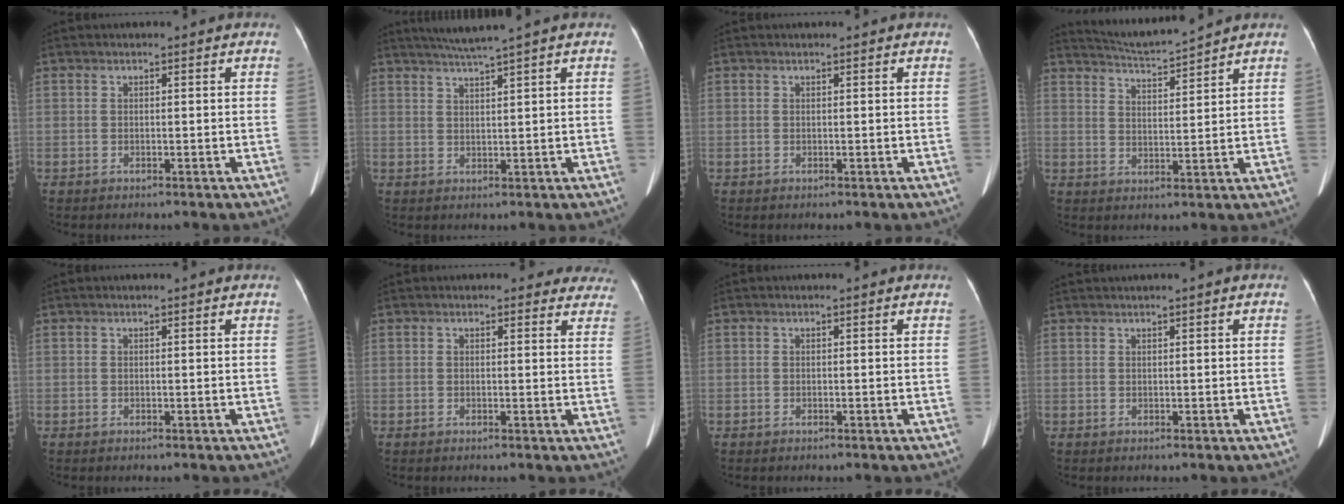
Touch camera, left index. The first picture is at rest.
{"total": 4.3, "force": [3.4, -1.4, 2.2], "torque": [-0.042, 0.002, 0.066]}
{"total": 0.6, "force": [0.5, 0.0, 0.2], "torque": [-0.004, 0.009, 0.009]}
{"total": 6.1, "force": [5.9, -1.3, 0.9], "torque": [-0.027, -0.002, 0.110]}
{"total": 1.0, "force": [-0.9, 0.0, -0.2], "torque": [0.006, 0.003, -0.011]}
{"total": 7.0, "force": [6.4, 2.7, 0.8], "torque": [0.032, -0.007, 0.039]}
{"total": 0.0}
{"total": 1.2, "force": [0.8, -0.2, 0.9], "torque": [-0.020, 0.015, 0.017]}